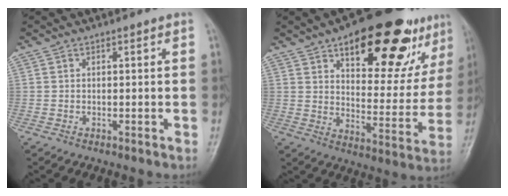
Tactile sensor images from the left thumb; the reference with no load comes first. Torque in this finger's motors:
{"motor_torque": [1.56, 1.50, 1.50, -1.27, 0.24]}